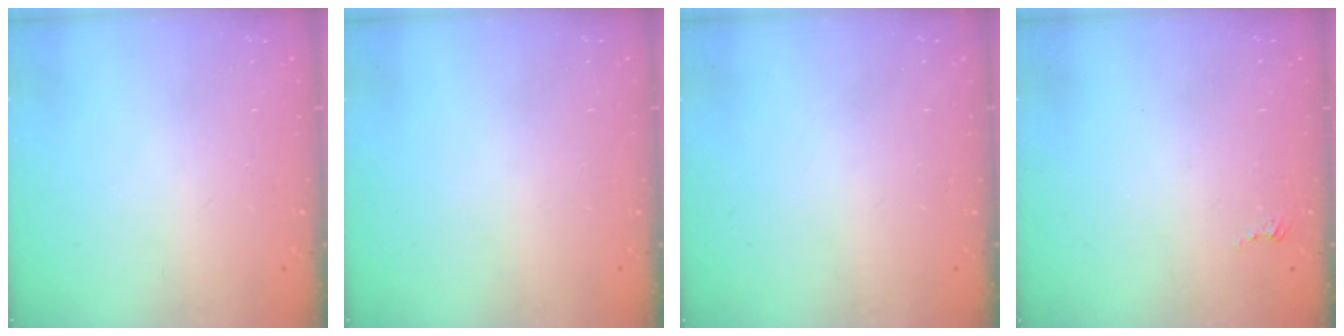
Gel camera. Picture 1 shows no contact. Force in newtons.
{"total": 0.0}
{"total": 0.0}
{"total": 2.4, "press": 2.4, "slide": 0.4}